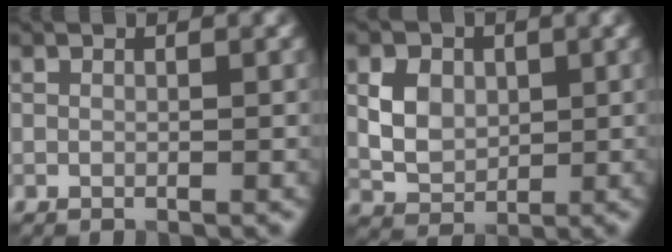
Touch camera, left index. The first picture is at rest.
{"total": 3.7, "force": [0.7, 2.8, 2.2], "torque": [-0.043, -0.001, 0.012]}